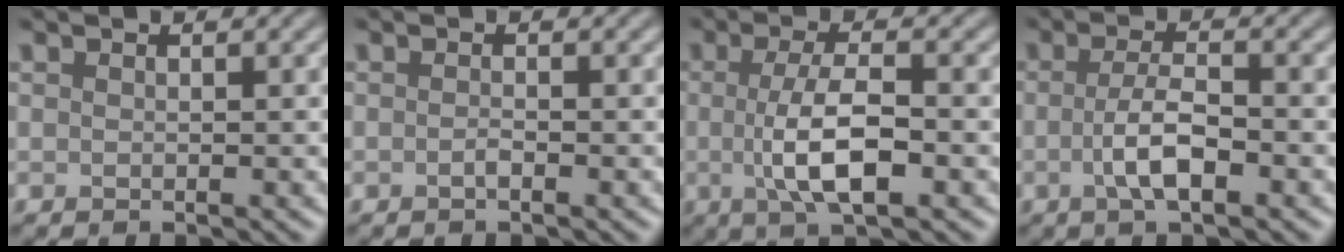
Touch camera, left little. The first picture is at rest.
{"total": 0.6, "force": [-0.3, 0.1, 0.5], "torque": [-0.011, 0.001, -0.007]}
{"total": 5.4, "force": [-0.5, 1.6, 5.1], "torque": [-0.097, -0.002, -0.013]}
{"total": 3.5, "force": [-0.9, 1.0, 3.2], "torque": [-0.064, 0.000, -0.021]}